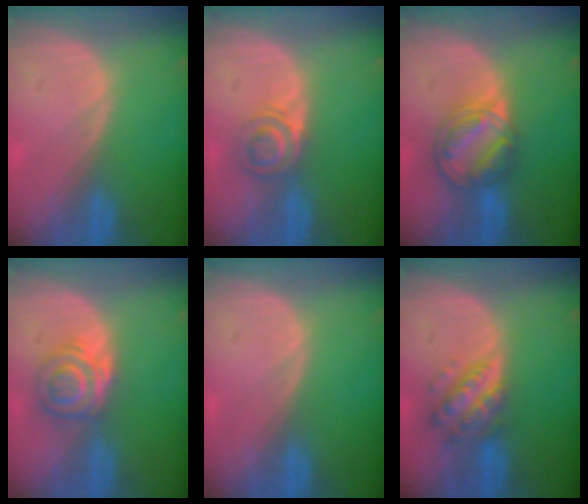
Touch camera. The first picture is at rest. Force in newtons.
{"total": 4.0, "press": 3.9, "slide": 0.8}
{"total": 8.2, "press": 7.0, "slide": 4.3}
{"total": 5.5, "press": 5.2, "slide": 1.8}
{"total": 0.0}
{"total": 6.3, "press": 5.7, "slide": 2.6}